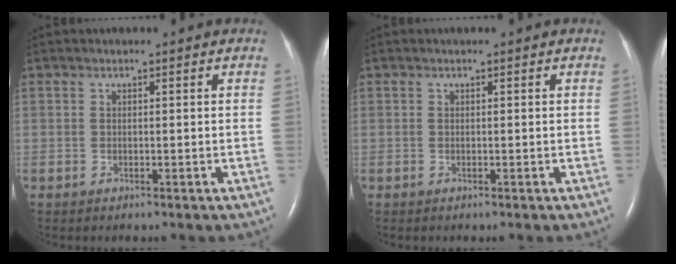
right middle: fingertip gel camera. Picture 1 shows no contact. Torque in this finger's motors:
{"motor_torque": [0.00, 0.00, 0.00, 0.00]}